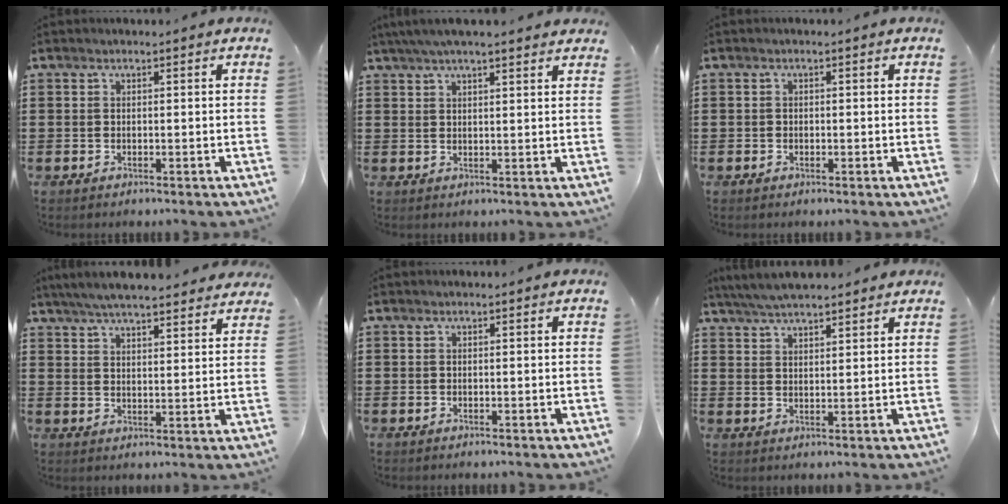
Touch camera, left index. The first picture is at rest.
{"total": 4.1, "force": [3.4, 0.3, 2.3], "torque": [-0.052, 0.002, 0.062]}
{"total": 0.7, "force": [-0.3, 0.6, 0.1], "torque": [-0.005, 0.003, -0.007]}
{"total": 5.6, "force": [5.3, 0.2, 1.7], "torque": [-0.050, -0.018, 0.096]}
{"total": 0.0}
{"total": 4.8, "force": [4.5, 0.5, 1.7], "torque": [-0.044, -0.007, 0.083]}